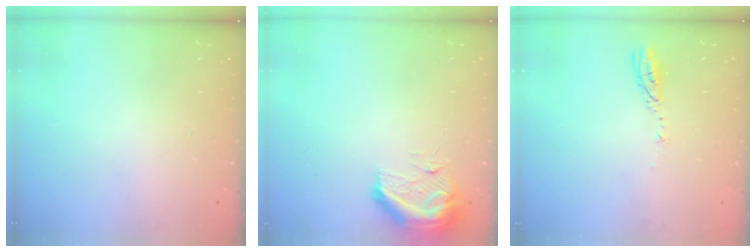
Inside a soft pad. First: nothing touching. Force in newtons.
{"total": 19.2, "press": 13.9, "slide": 13.3}
{"total": 3.7, "press": 3.7, "slide": 0.3}